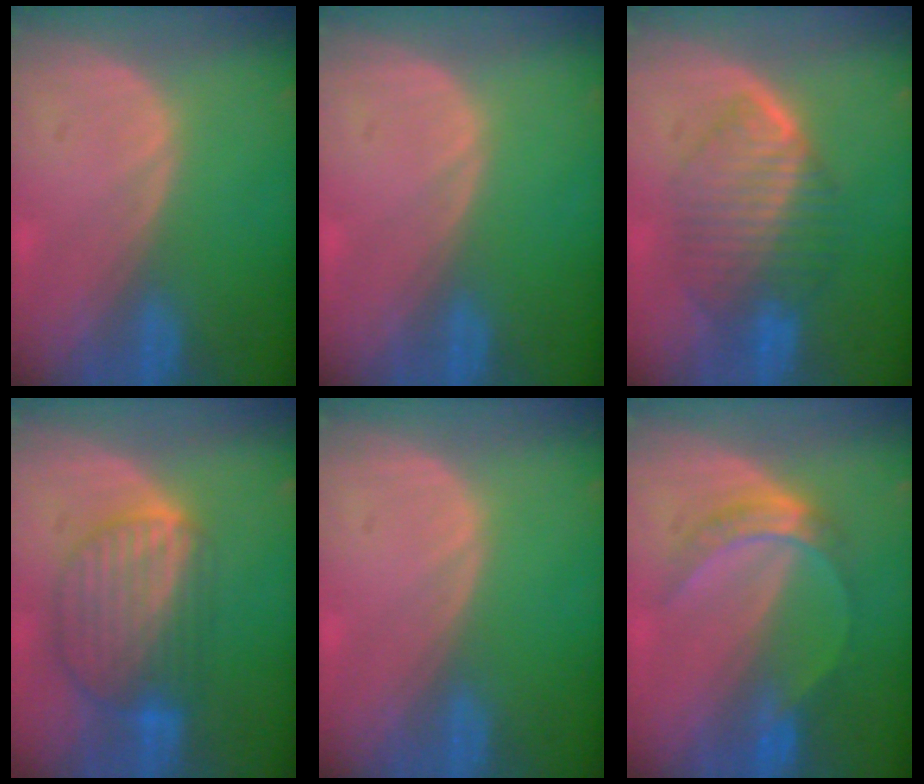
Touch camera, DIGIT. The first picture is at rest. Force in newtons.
{"total": 0.0}
{"total": 7.8, "press": 7.8, "slide": 0.3}
{"total": 8.9, "press": 7.7, "slide": 4.4}
{"total": 0.0}
{"total": 5.0, "press": 4.9, "slide": 1.1}